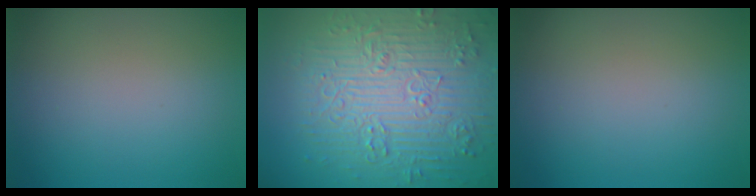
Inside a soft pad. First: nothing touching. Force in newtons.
{"total": 9.4, "press": 6.8, "slide": 6.5}
{"total": 0.0}